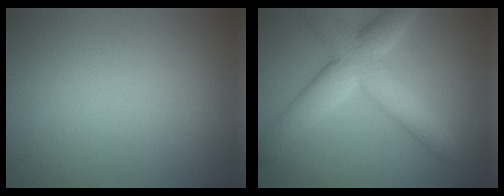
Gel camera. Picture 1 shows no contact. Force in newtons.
{"total": 7.2, "press": 7.2, "slide": 0.5}